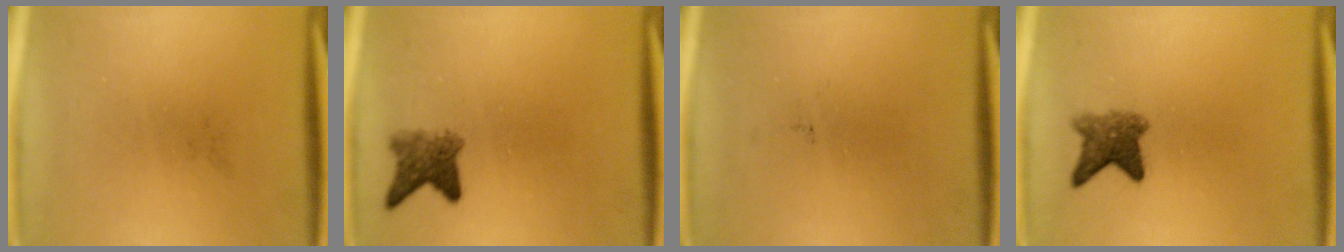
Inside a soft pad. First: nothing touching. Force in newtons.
{"total": 3.7}
{"total": 0.0}
{"total": 4.1}